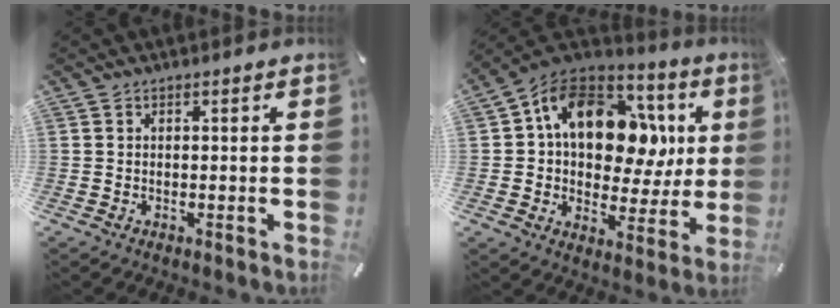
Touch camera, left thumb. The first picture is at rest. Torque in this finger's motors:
{"motor_torque": [2.47, 2.54, 1.87, -0.89, 0.34]}